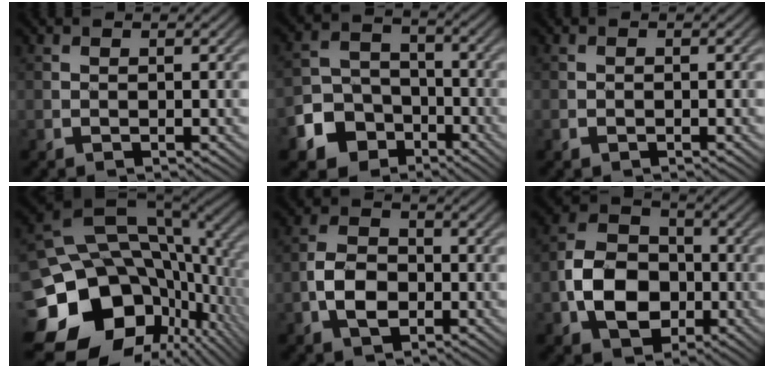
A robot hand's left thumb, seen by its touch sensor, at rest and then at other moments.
{"total": 8.3, "force": [-4.4, 6.5, 2.9], "torque": [-0.071, -0.020, -0.099]}
{"total": 0.8, "force": [-0.5, 0.5, 0.4], "torque": [-0.007, -0.004, -0.008]}
{"total": 19.9, "force": [-3.1, 15.4, 12.2], "torque": [-0.261, -0.024, -0.011]}
{"total": 5.4, "force": [-2.0, 3.6, 3.5], "torque": [-0.070, 0.000, -0.044]}
{"total": 9.3, "force": [-2.6, 7.0, 5.5], "torque": [-0.112, -0.005, -0.060]}